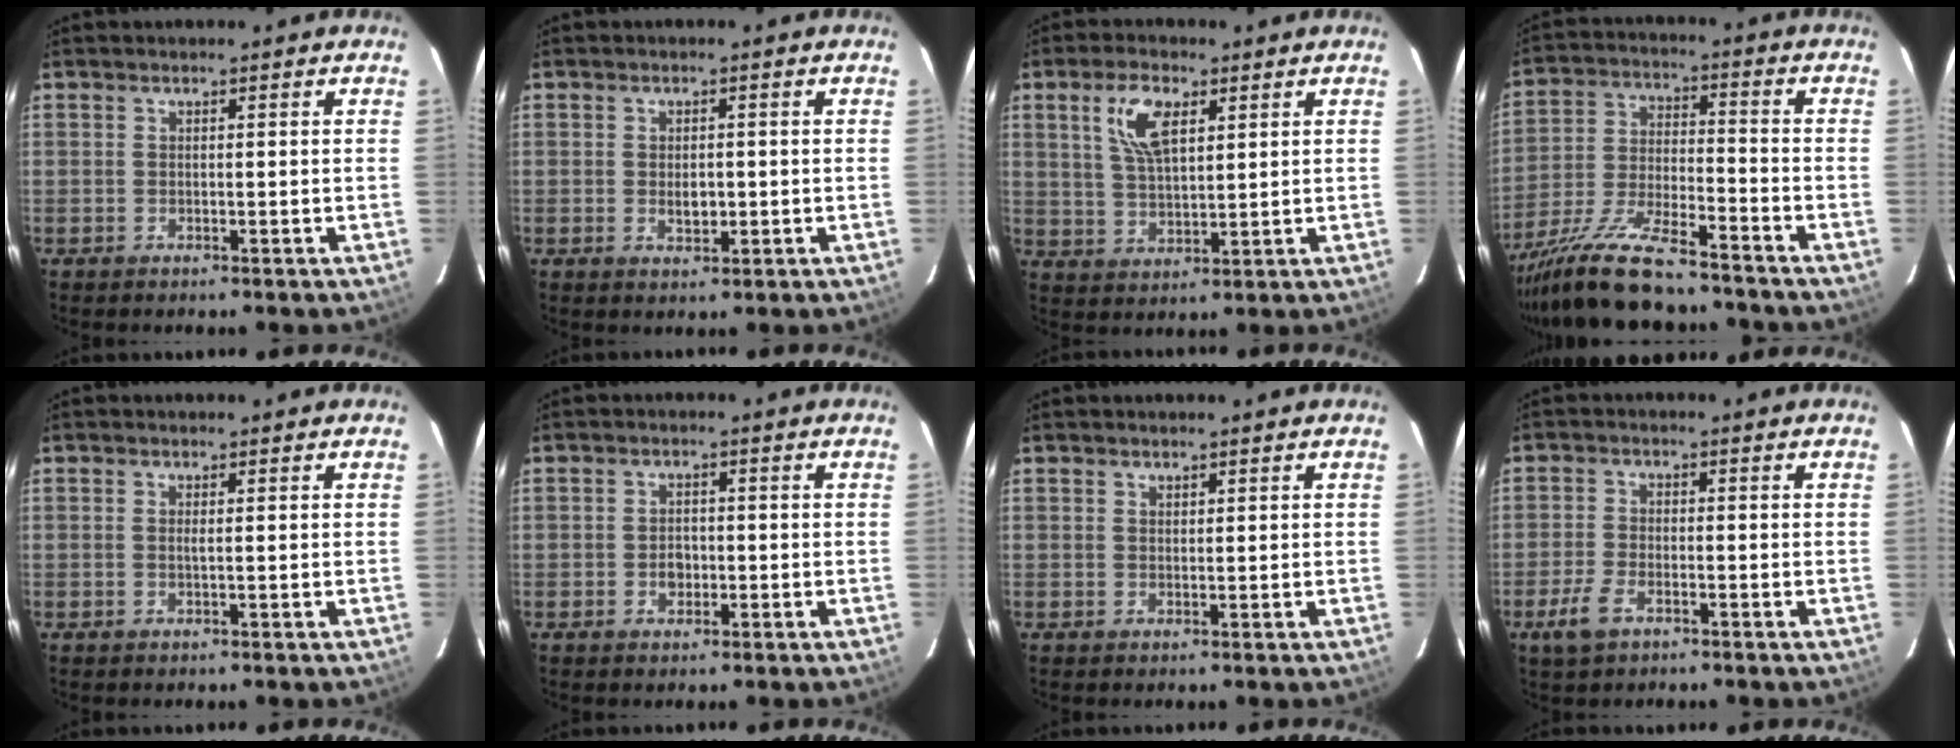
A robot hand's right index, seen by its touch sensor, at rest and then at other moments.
{"total": 2.7, "force": [-0.3, 1.7, 2.1], "torque": [-0.034, -0.003, -0.003]}
{"total": 8.1, "force": [3.5, 3.7, 6.3], "torque": [-0.122, 0.011, 0.070]}
{"total": 15.9, "force": [-13.2, 2.9, 8.4], "torque": [-0.178, -0.029, -0.232]}
{"total": 0.7, "force": [0.0, -0.2, 0.6], "torque": [-0.013, 0.000, -0.001]}
{"total": 2.5, "force": [-0.7, 2.1, 1.2], "torque": [-0.022, 0.004, -0.010]}
{"total": 0.7, "force": [0.6, 0.3, 0.0], "torque": [0.000, 0.001, 0.011]}
{"total": 5.2, "force": [-3.0, 2.5, 3.5], "torque": [-0.088, -0.004, -0.057]}